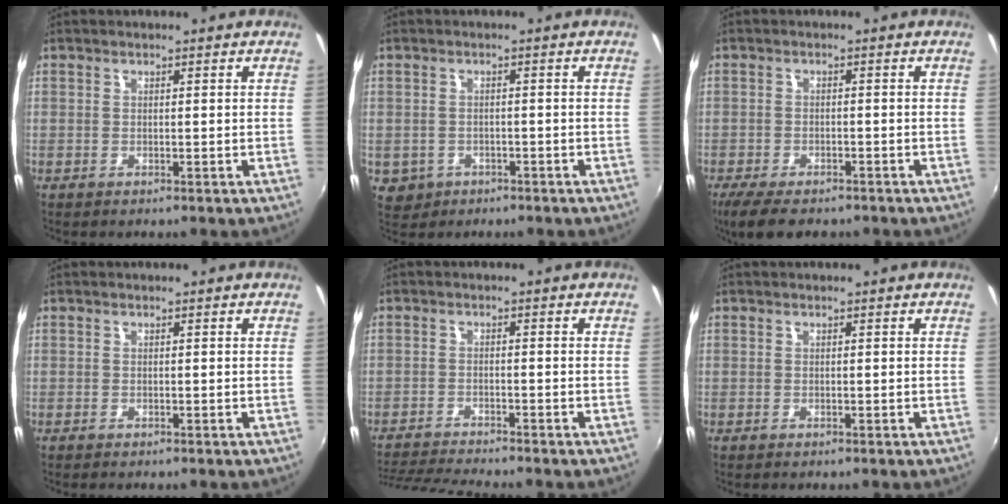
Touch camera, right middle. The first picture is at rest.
{"total": 4.8, "force": [-1.6, 4.2, 1.6], "torque": [-0.048, -0.005, -0.014]}
{"total": 7.7, "force": [-6.1, 2.4, 4.0], "torque": [-0.096, -0.027, -0.106]}
{"total": 0.0}
{"total": 7.3, "force": [-7.0, -0.6, 2.0], "torque": [-0.059, -0.018, -0.129]}
{"total": 0.0}